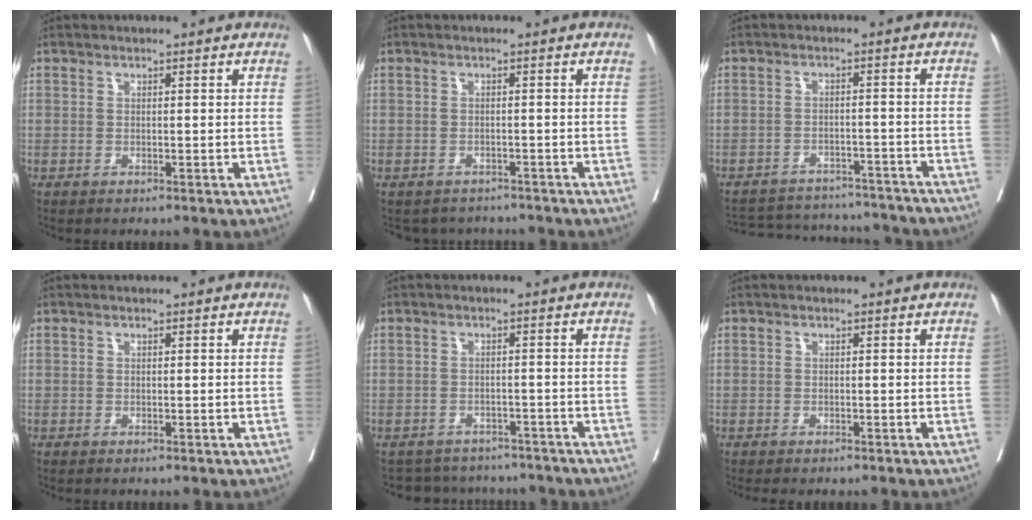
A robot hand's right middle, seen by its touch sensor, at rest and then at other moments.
{"total": 4.3, "force": [-4.0, 1.5, -0.4], "torque": [0.010, 0.006, -0.052]}
{"total": 17.2, "force": [-16.1, 4.3, 4.4], "torque": [-0.100, -0.002, -0.205]}
{"total": 0.0}
{"total": 8.7, "force": [-7.9, 3.4, 0.8], "torque": [-0.013, 0.016, -0.091]}
{"total": 2.5, "force": [-2.2, 0.8, 1.0], "torque": [-0.010, -0.006, -0.027]}